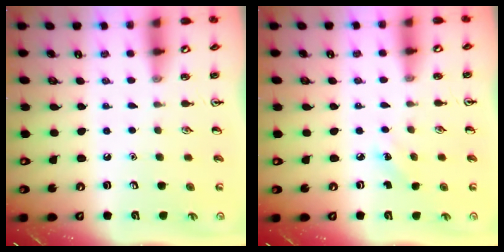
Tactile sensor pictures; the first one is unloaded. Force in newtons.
{"total": 2.5, "press": 2.3, "slide": 0.9}